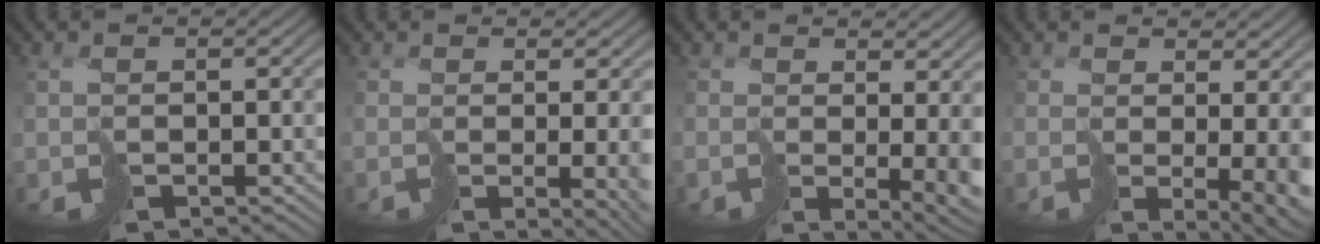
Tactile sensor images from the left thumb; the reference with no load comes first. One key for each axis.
{"total": 5.0, "fx": -0.7, "fy": 1.1, "fz": 4.8, "tx": -0.053, "ty": -0.024, "tz": 0.022}
{"total": 4.4, "fx": 0.0, "fy": 1.3, "fz": 4.2, "tx": -0.053, "ty": -0.021, "tz": 0.010}
{"total": 6.1, "fx": -0.4, "fy": 1.4, "fz": 5.9, "tx": -0.093, "ty": -0.025, "tz": 0.016}